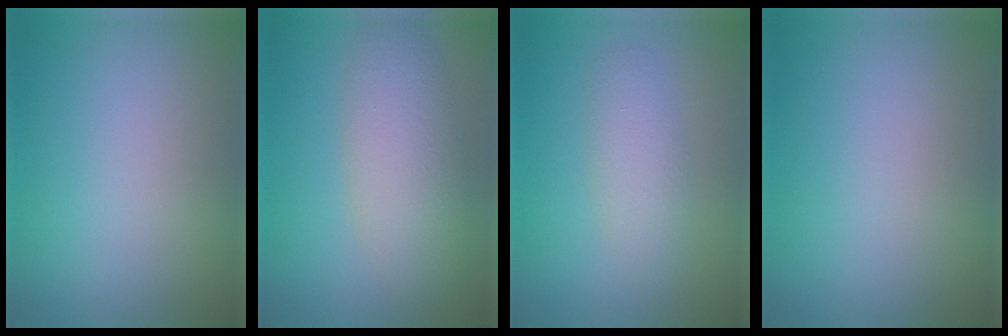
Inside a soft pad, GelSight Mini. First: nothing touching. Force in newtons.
{"total": 5.3, "press": 5.3, "slide": 0.4}
{"total": 2.7, "press": 2.7, "slide": 0.2}
{"total": 0.0}